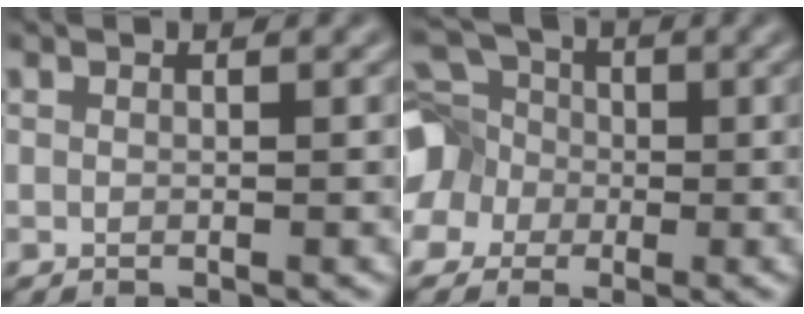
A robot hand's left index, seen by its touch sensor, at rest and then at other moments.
{"total": 9.8, "force": [-1.1, 8.7, 4.5], "torque": [-0.106, 0.018, -0.063]}